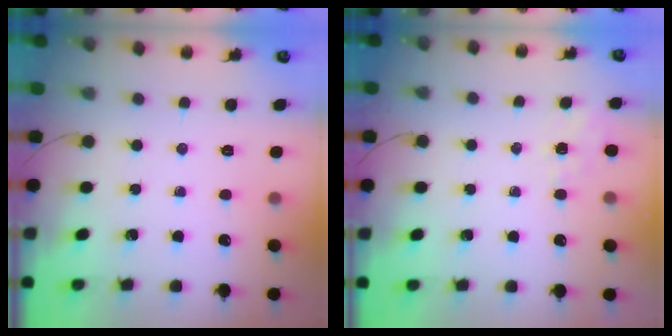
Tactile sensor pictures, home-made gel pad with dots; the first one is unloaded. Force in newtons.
{"total": 1.7, "press": 1.2, "slide": 1.3}